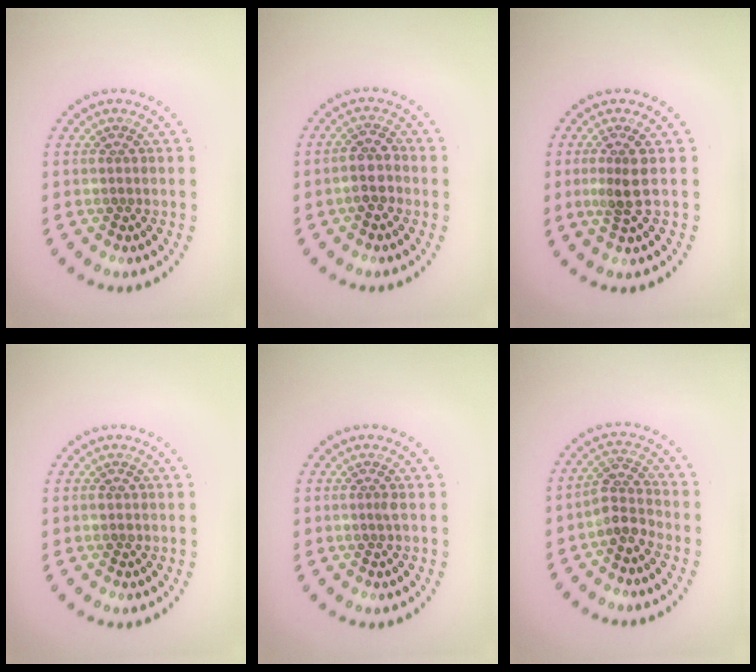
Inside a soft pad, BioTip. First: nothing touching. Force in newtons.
{"total": 2.1, "press": 1.9, "slide": 1.0}
{"total": 2.3, "press": 1.8, "slide": 1.5}
{"total": 0.7, "press": 0.7, "slide": 0.1}
{"total": 0.6, "press": 0.4, "slide": 0.5}
{"total": 2.6, "press": 2.1, "slide": 1.5}